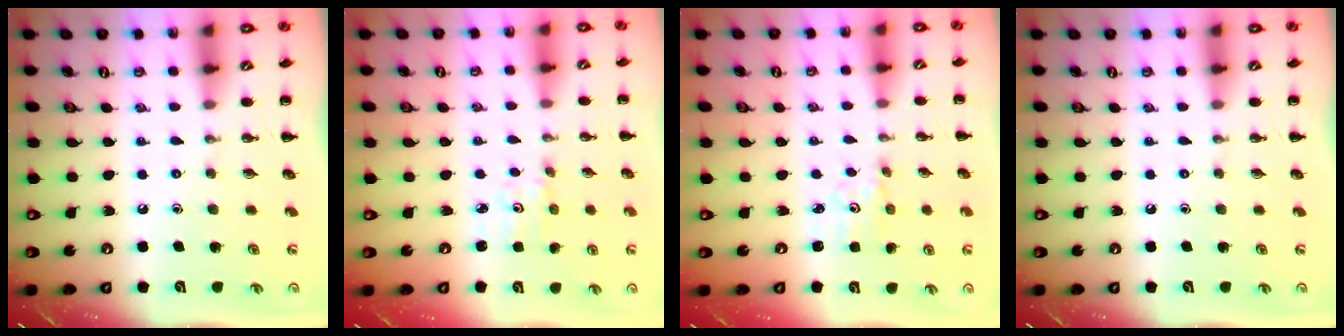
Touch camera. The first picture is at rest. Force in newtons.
{"total": 1.5, "press": 1.5, "slide": 0.3}
{"total": 1.8, "press": 1.8, "slide": 0.5}
{"total": 0.0}